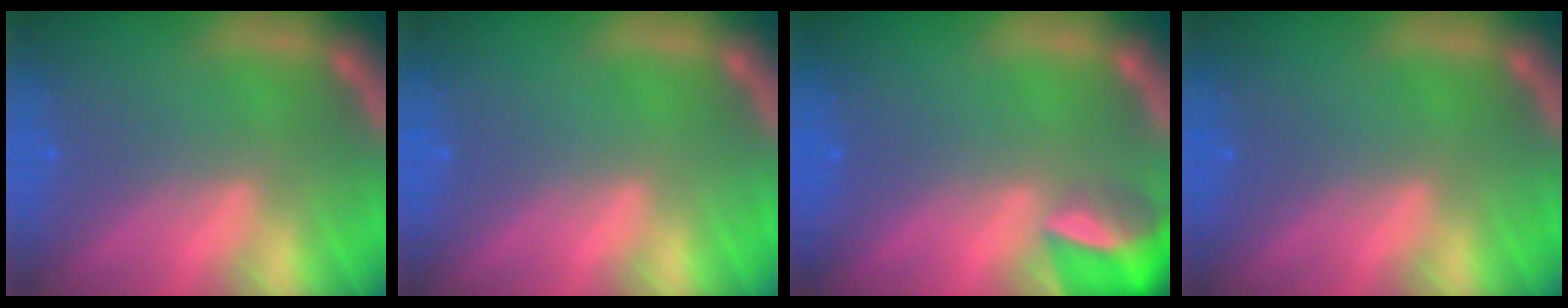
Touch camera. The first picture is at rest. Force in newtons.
{"total": 0.0}
{"total": 5.5}
{"total": 0.0}